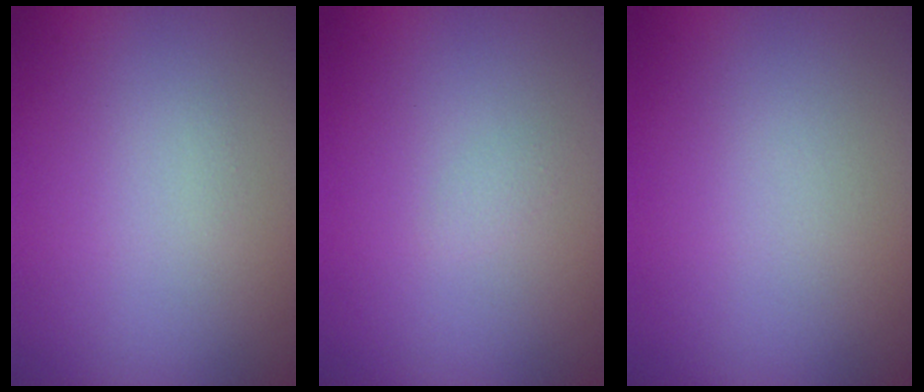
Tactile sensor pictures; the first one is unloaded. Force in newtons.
{"total": 0.6, "press": 0.6, "slide": 0.1}
{"total": 0.0}